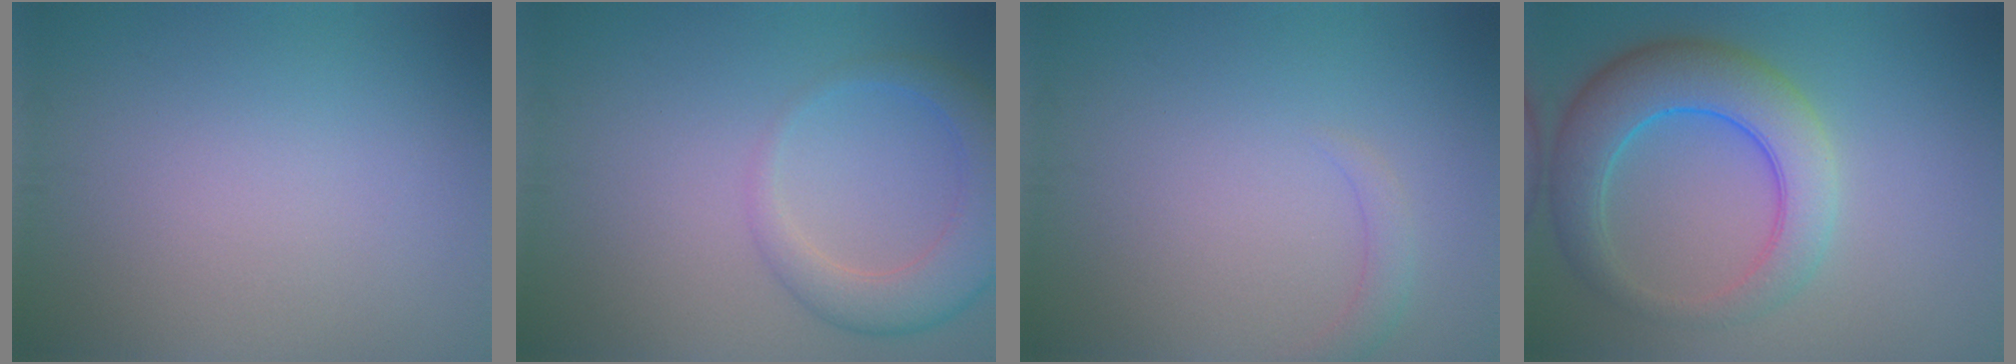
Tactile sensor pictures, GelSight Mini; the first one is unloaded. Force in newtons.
{"total": 4.6, "press": 4.6, "slide": 0.2}
{"total": 1.4, "press": 1.4, "slide": 0.2}
{"total": 7.0, "press": 7.0, "slide": 0.2}